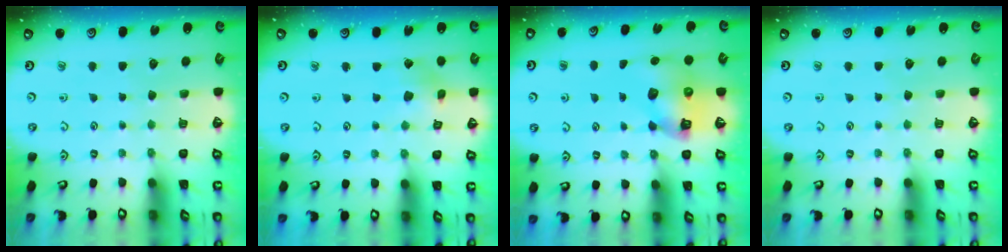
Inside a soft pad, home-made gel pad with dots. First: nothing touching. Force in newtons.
{"total": 3.8, "press": 3.8, "slide": 0.4}
{"total": 8.9, "press": 8.9, "slide": 1.1}
{"total": 0.0}